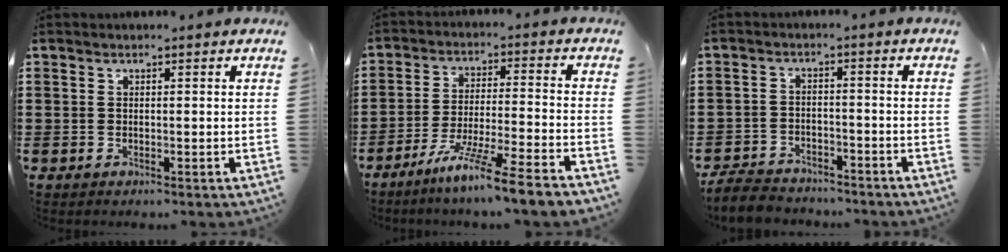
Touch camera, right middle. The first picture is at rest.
{"total": 9.2, "force": [-7.8, -1.0, 4.8], "torque": [-0.091, -0.012, -0.154]}
{"total": 5.0, "force": [-4.9, 1.1, 0.7], "torque": [-0.023, 0.002, -0.101]}